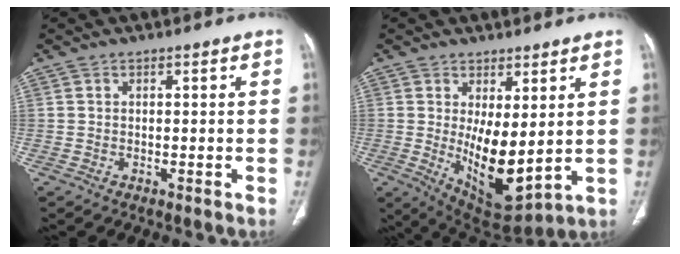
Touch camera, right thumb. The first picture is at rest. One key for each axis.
{"total": 11.8, "fx": 0.8, "fy": 5.0, "fz": 10.6, "tx": -0.161, "ty": -0.035, "tz": 0.034}